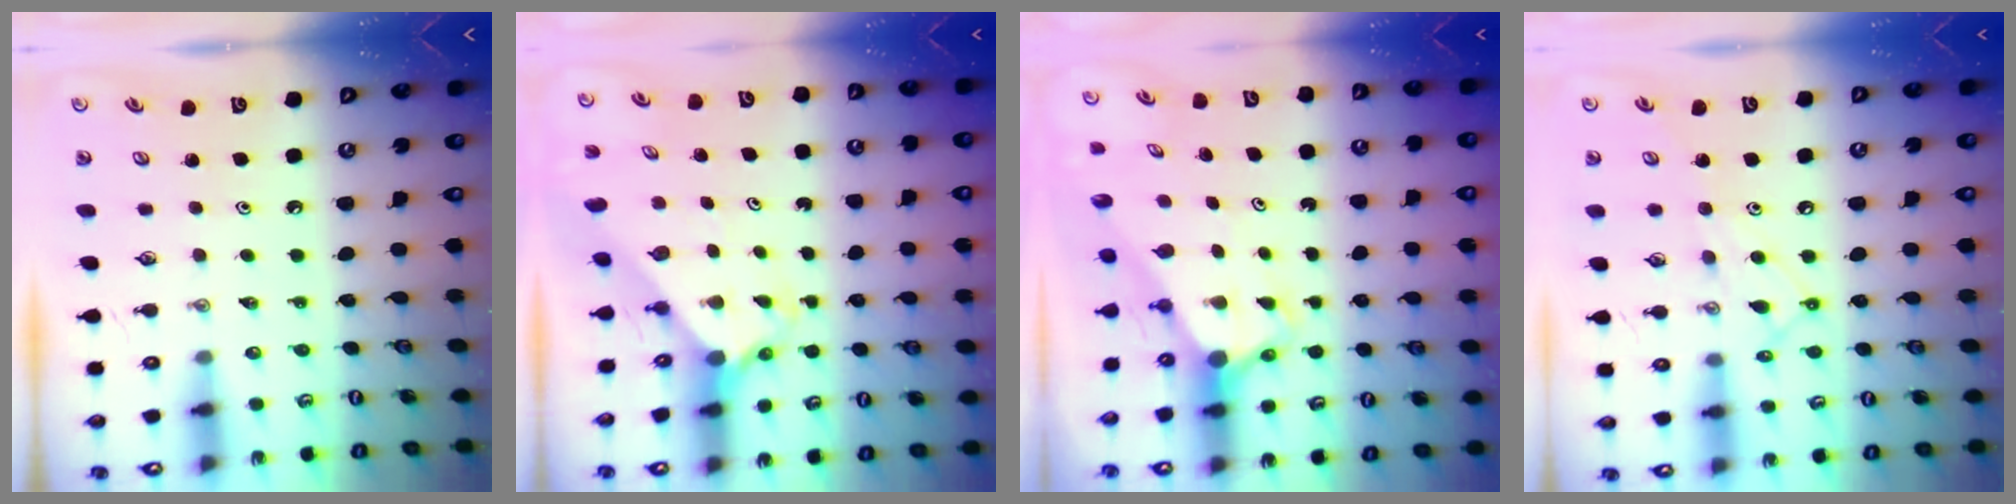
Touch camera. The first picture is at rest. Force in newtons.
{"total": 2.4, "press": 2.3, "slide": 0.2}
{"total": 3.1, "press": 3.1, "slide": 0.2}
{"total": 11.7, "press": 11.6, "slide": 0.7}